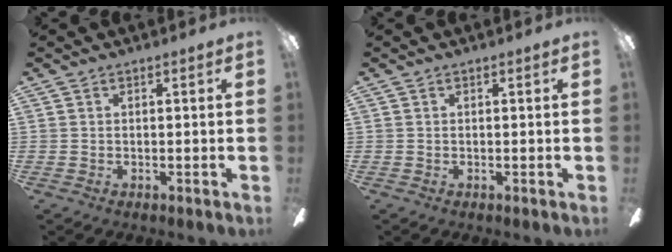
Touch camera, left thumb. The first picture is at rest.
{"total": 0.0}